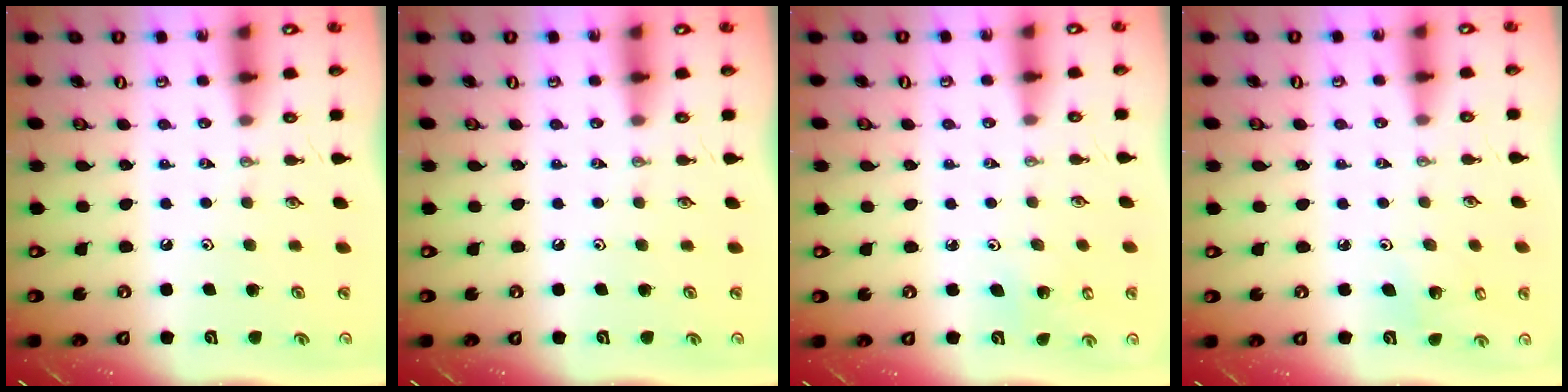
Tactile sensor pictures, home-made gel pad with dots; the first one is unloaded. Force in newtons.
{"total": 0.0}
{"total": 3.3, "press": 3.3, "slide": 0.3}
{"total": 3.5, "press": 3.2, "slide": 1.4}